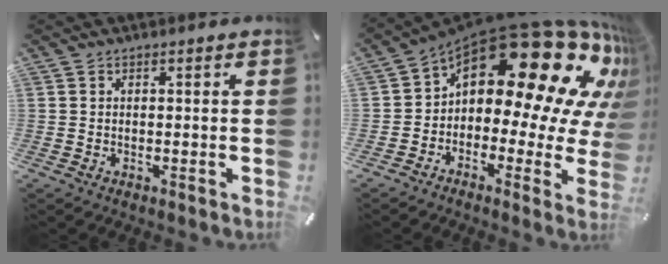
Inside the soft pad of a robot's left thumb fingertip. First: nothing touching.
{"total": 24.1, "force": [12.6, 11.8, 16.9], "torque": [-0.268, -0.100, 0.212]}